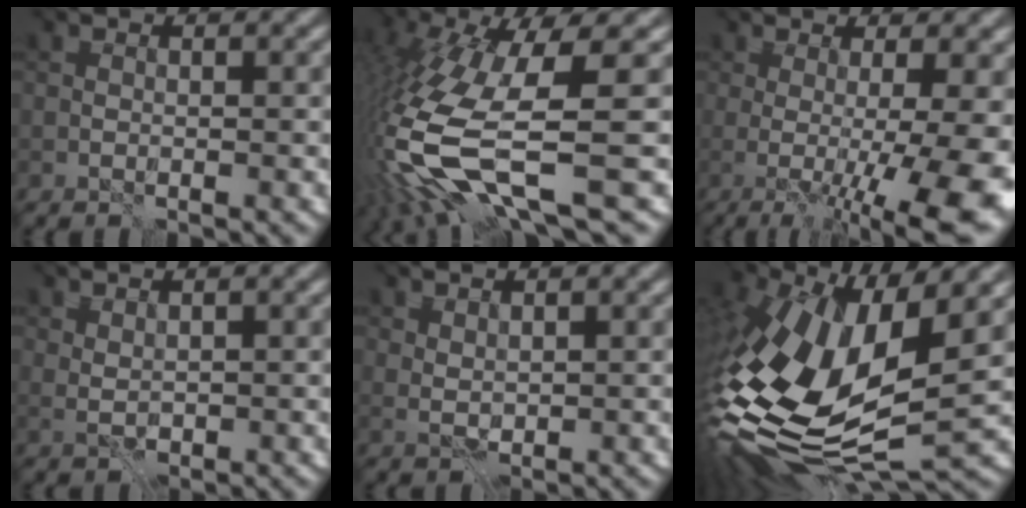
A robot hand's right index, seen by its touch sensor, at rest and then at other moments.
{"total": 11.9, "force": [-3.6, 3.0, 10.9], "torque": [-0.250, -0.021, -0.060]}
{"total": 10.2, "force": [-1.6, 2.3, 9.8], "torque": [-0.091, -0.001, -0.011]}
{"total": 0.9, "force": [0.9, 0.0, 0.2], "torque": [-0.008, 0.000, 0.021]}
{"total": 1.1, "force": [1.0, 0.1, 0.2], "torque": [-0.007, -0.001, 0.023]}
{"total": 14.5, "force": [-0.1, 7.7, 12.3], "torque": [-0.273, 0.001, -0.006]}